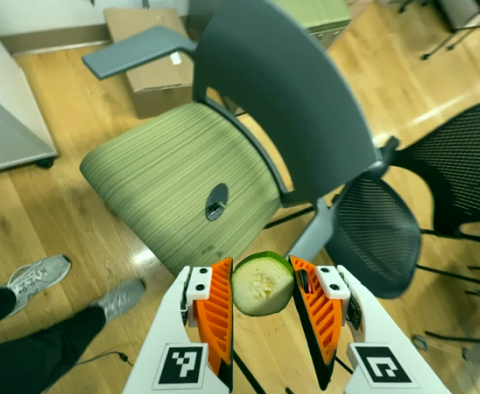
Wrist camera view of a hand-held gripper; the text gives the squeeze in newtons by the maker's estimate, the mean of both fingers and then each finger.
{"total": 9.1, "left": 9.6, "right": 8.7}